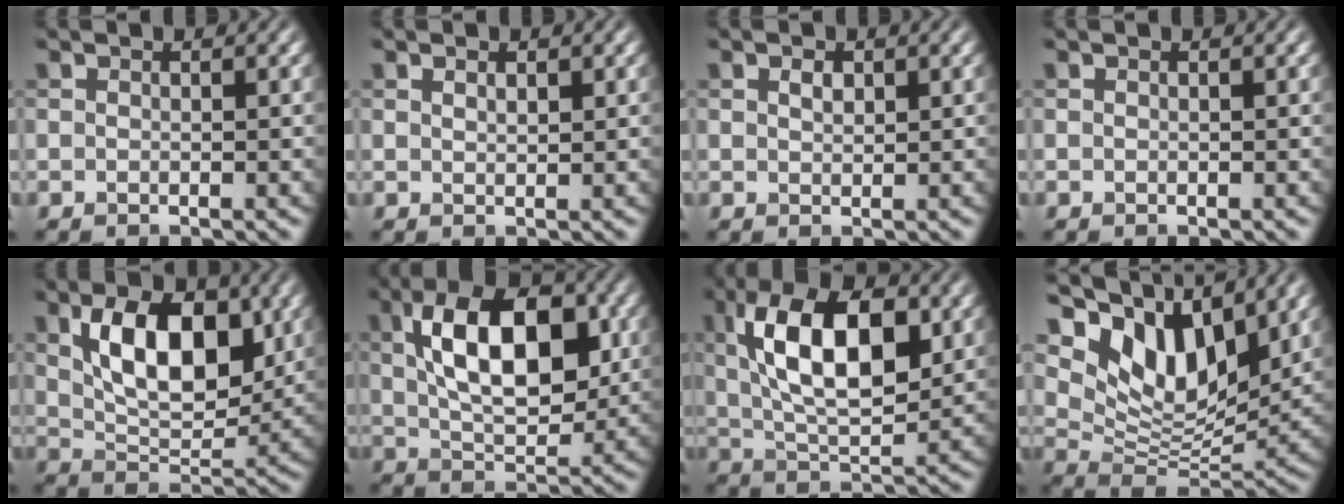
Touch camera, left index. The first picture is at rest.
{"total": 0.9, "force": [0.6, 0.4, 0.6], "torque": [-0.012, -0.002, 0.013]}
{"total": 1.0, "force": [0.5, 0.6, 0.7], "torque": [-0.013, 0.001, 0.011]}
{"total": 0.0}
{"total": 8.5, "force": [2.6, 4.6, 6.6], "torque": [-0.111, -0.005, 0.050]}
{"total": 10.3, "force": [2.2, 5.3, 8.6], "torque": [-0.139, 0.011, 0.033]}
{"total": 11.0, "force": [2.6, 4.9, 9.5], "torque": [-0.157, 0.011, 0.040]}
{"total": 10.2, "force": [6.4, 4.9, 6.3], "torque": [-0.117, -0.005, 0.116]}